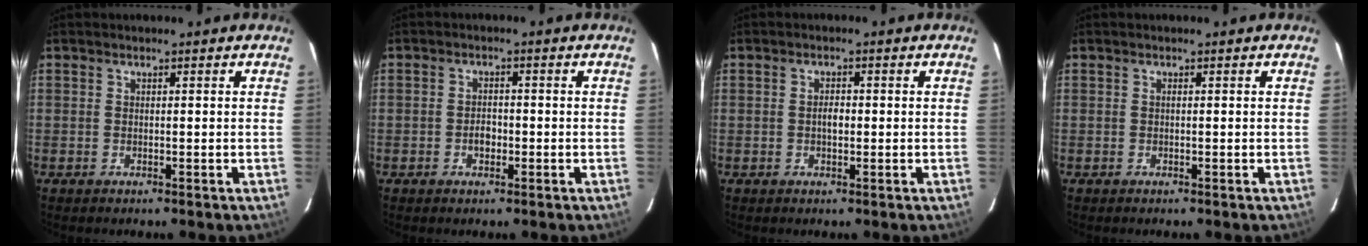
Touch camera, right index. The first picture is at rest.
{"total": 2.2, "force": [-0.8, 1.7, 1.2], "torque": [-0.021, 0.006, -0.015]}
{"total": 1.9, "force": [-0.2, 1.1, 1.6], "torque": [-0.028, 0.006, -0.004]}
{"total": 0.0}